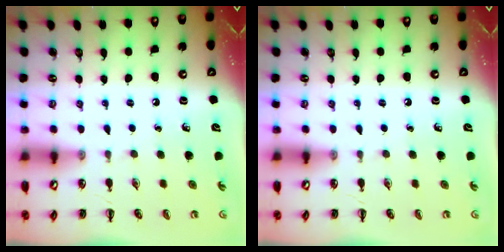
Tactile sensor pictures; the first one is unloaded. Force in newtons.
{"total": 0.0}